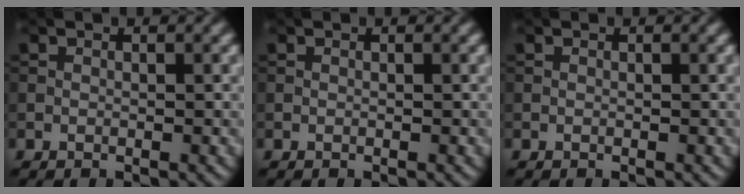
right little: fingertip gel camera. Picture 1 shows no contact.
{"total": 0.0}
{"total": 0.0}